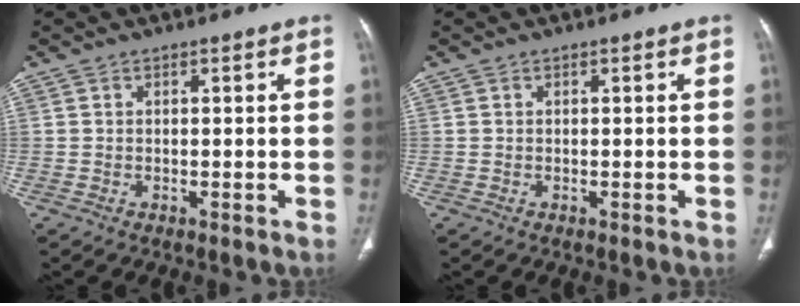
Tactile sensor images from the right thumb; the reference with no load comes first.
{"total": 0.0}